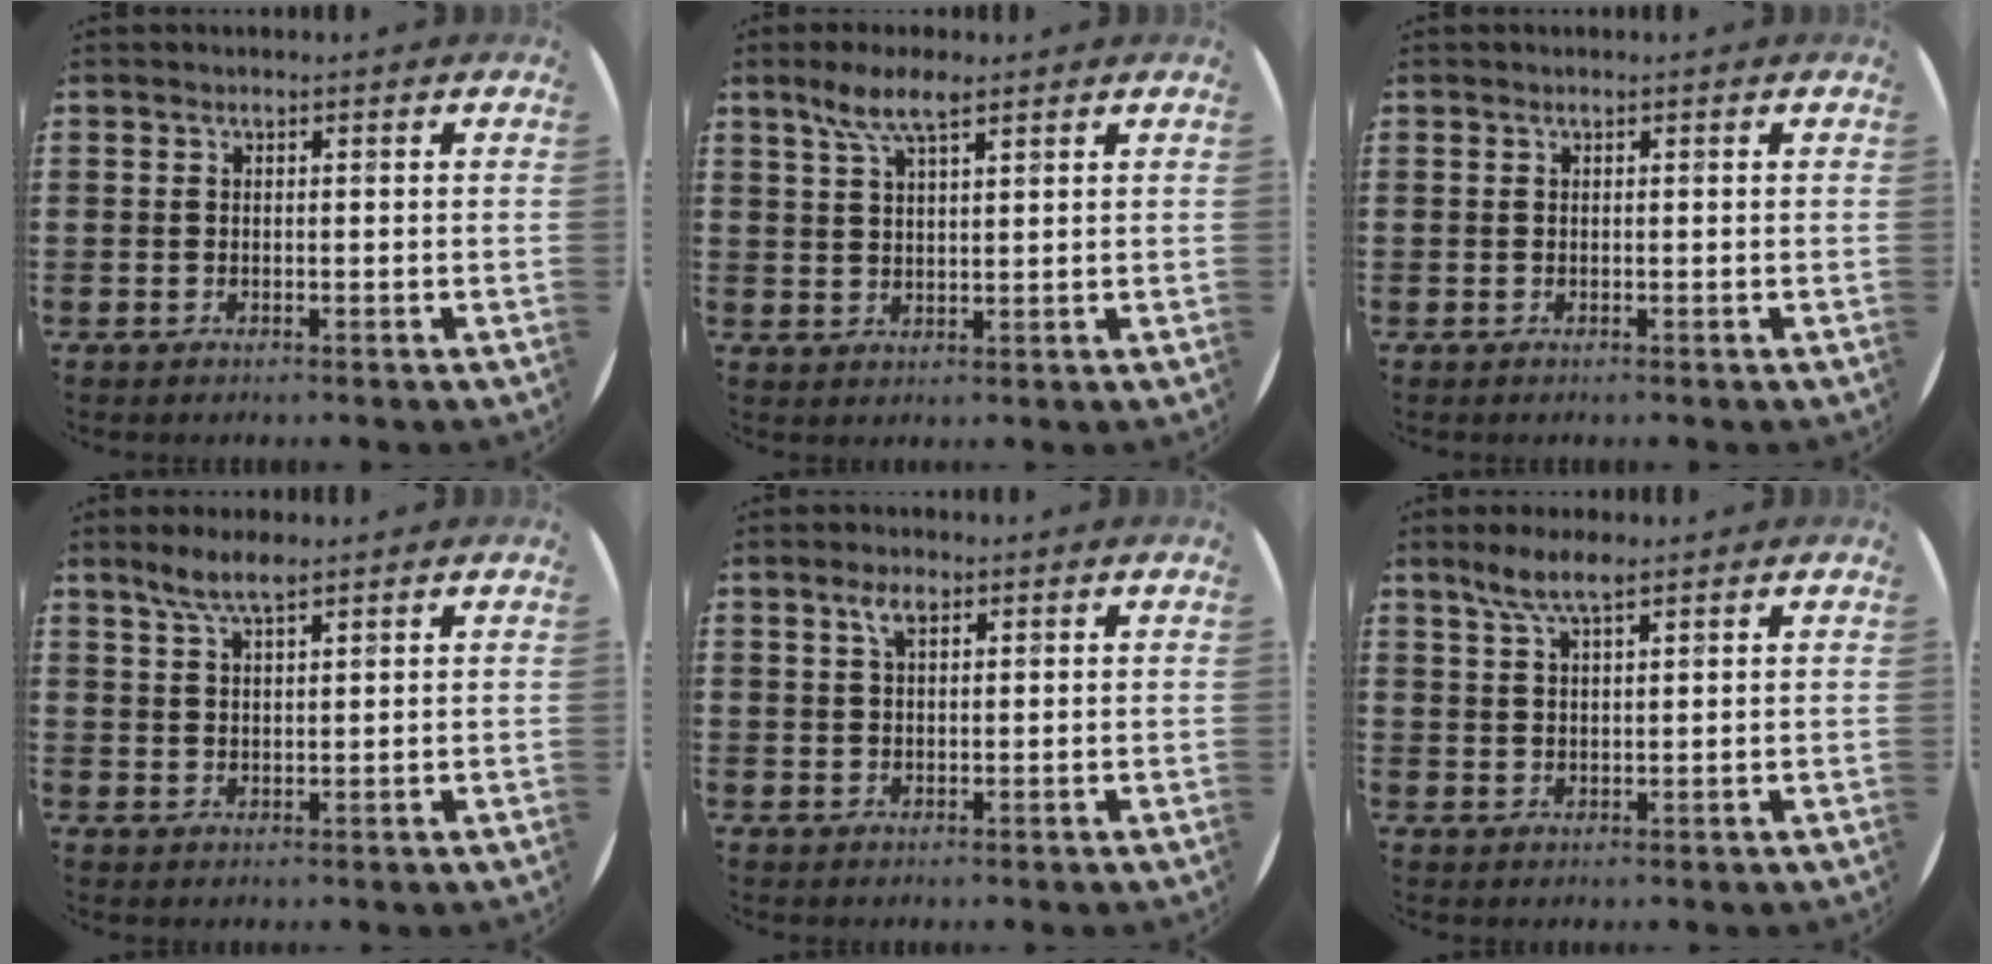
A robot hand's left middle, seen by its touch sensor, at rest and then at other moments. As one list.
[{"total": 5.8, "force": [3.9, 1.6, 4.0], "torque": [-0.087, 0.005, 0.069]}, {"total": 0.0}, {"total": 4.5, "force": [3.4, 1.1, 2.7], "torque": [-0.060, 0.001, 0.061]}, {"total": 2.8, "force": [1.8, 1.2, 1.8], "torque": [-0.033, 0.004, 0.029]}, {"total": 4.9, "force": [3.5, 1.2, 3.1], "torque": [-0.068, 0.003, 0.062]}]